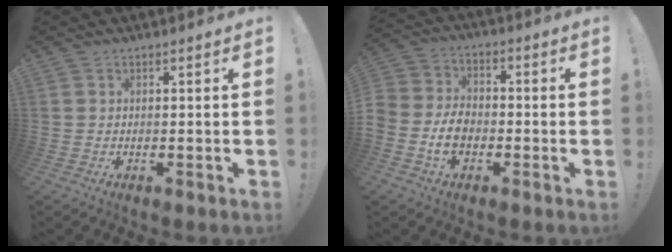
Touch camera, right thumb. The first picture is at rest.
{"total": 7.9, "force": [-3.5, 5.9, 4.0], "torque": [-0.072, 0.014, -0.061]}